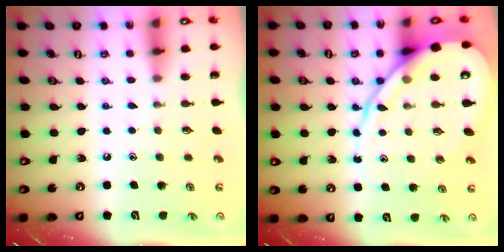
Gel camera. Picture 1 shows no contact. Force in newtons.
{"total": 13.1, "press": 13.1, "slide": 1.2}